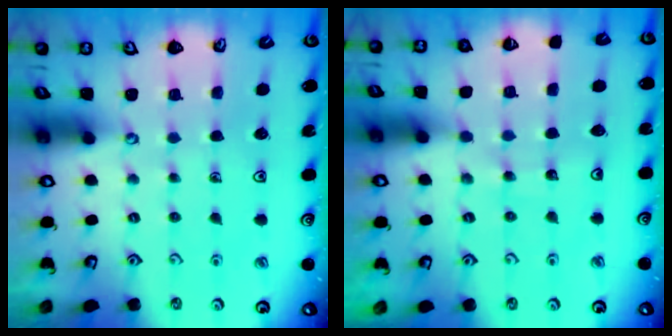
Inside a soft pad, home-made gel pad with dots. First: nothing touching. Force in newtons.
{"total": 8.1, "press": 8.1, "slide": 1.0}